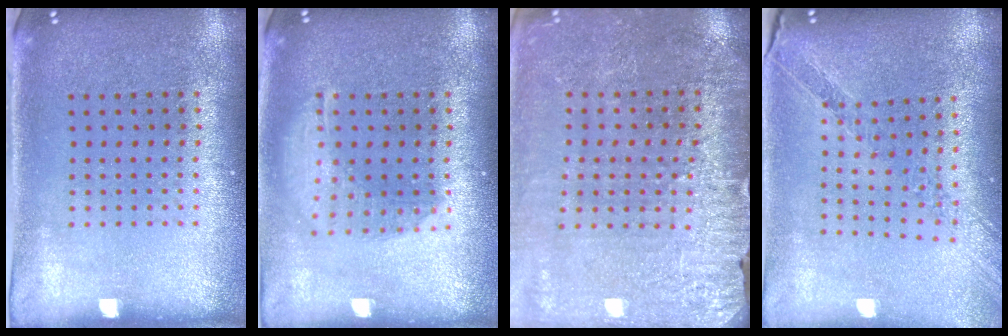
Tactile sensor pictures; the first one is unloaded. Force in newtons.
{"total": 1.5, "press": 1.3, "slide": 0.7}
{"total": 2.9, "press": 2.9, "slide": 0.2}
{"total": 1.0, "press": 1.0, "slide": 0.0}